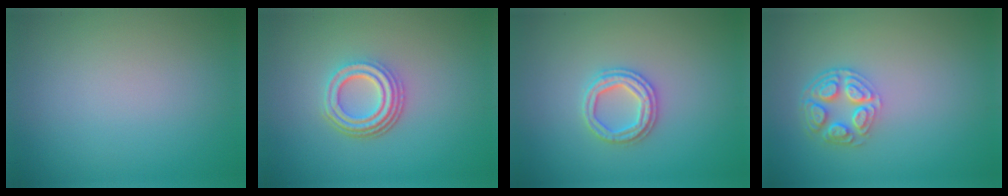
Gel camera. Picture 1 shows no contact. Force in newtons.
{"total": 4.4, "press": 3.3, "slide": 2.9}
{"total": 2.4, "press": 2.4, "slide": 0.4}
{"total": 4.2, "press": 3.2, "slide": 2.7}